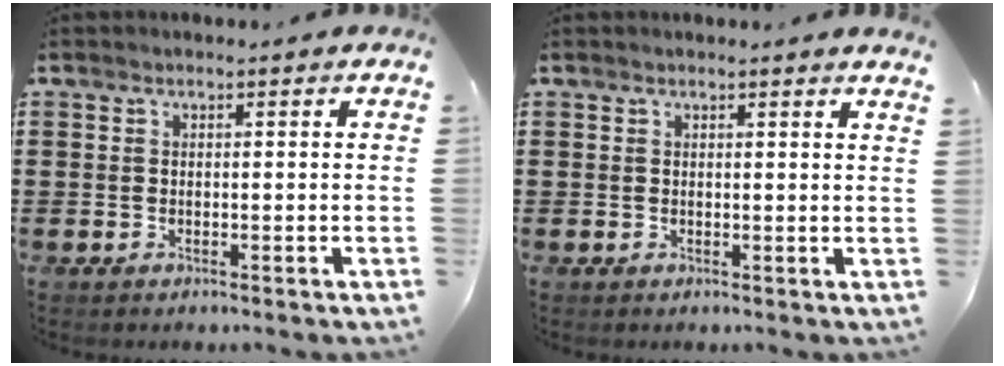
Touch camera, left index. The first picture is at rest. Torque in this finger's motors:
{"motor_torque": [0.45, -0.60, -0.07, 0.01]}